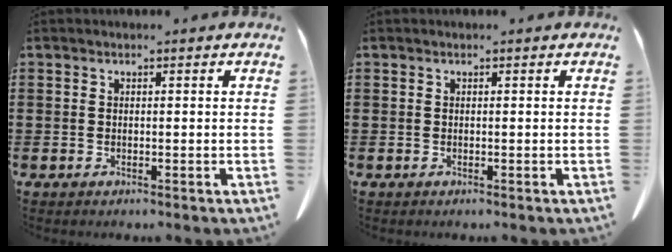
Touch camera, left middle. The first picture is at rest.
{"total": 0.0}